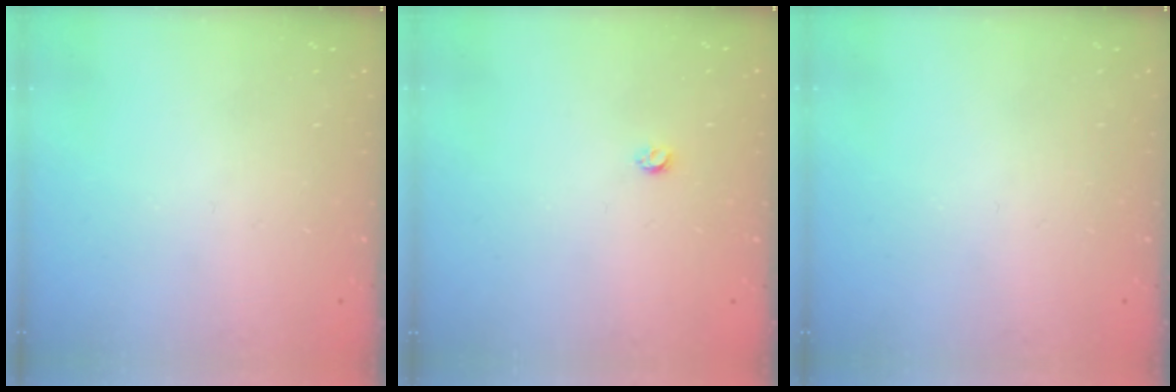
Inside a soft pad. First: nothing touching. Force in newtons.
{"total": 2.9, "press": 2.8, "slide": 0.5}
{"total": 0.0}